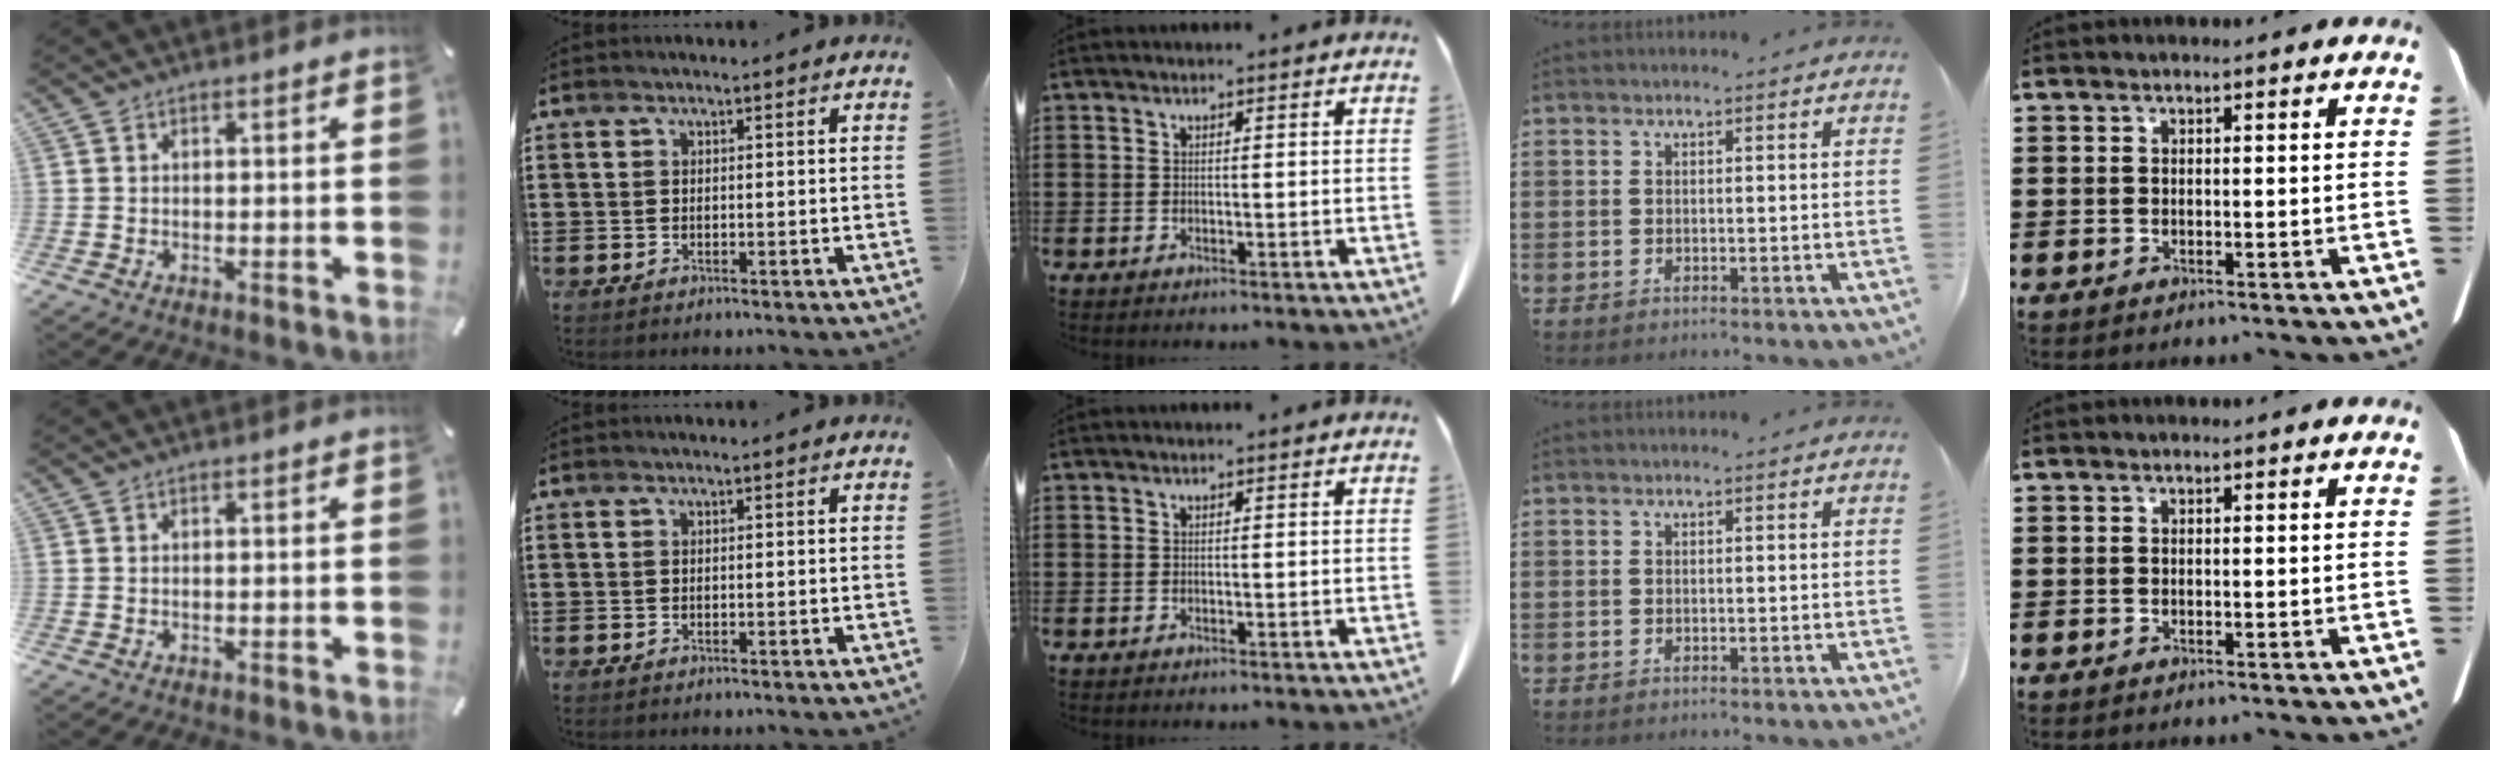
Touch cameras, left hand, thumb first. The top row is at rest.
{}